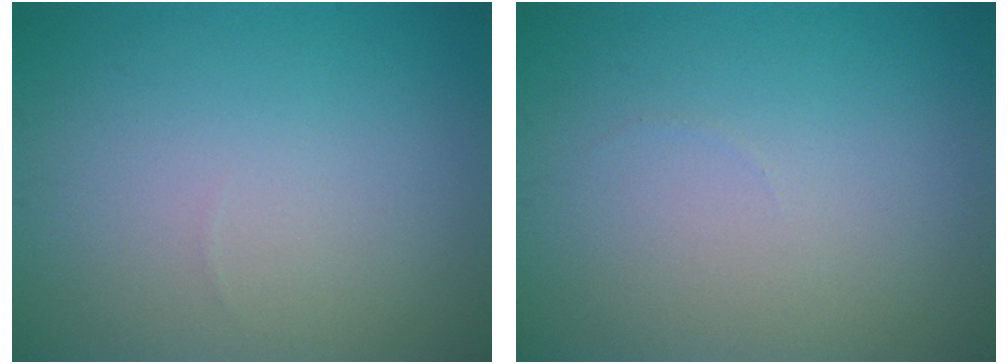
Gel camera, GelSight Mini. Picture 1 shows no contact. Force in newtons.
{"total": 0.0}